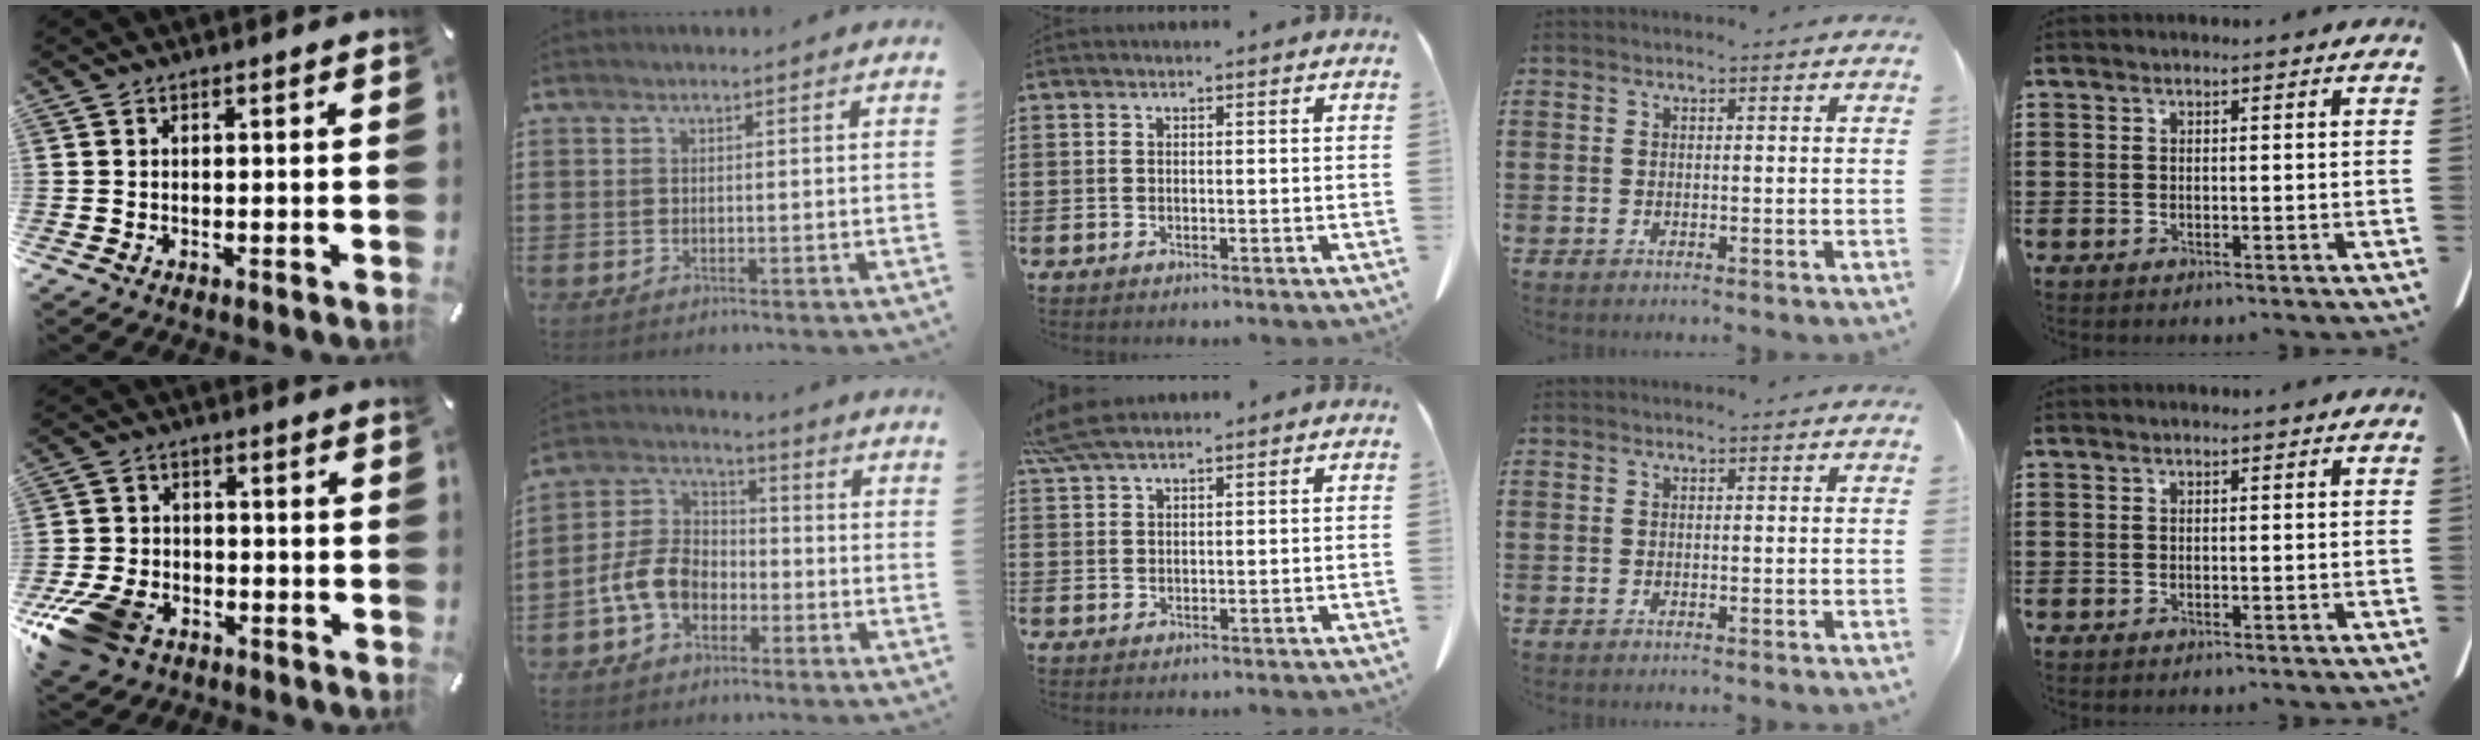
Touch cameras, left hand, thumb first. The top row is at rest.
{"thumb": {"total": 13.5, "force": [-7.4, 8.9, 7.0], "torque": [-0.144, 0.044, -0.130]}, "index": {"total": 7.6, "force": [-2.9, 5.3, 4.5], "torque": [-0.127, 0.005, -0.066]}, "middle": {"total": 4.8, "force": [3.9, 0.8, 2.6], "torque": [-0.062, -0.003, 0.075]}}